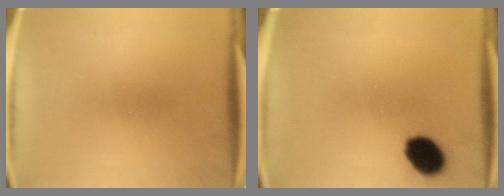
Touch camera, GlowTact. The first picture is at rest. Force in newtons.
{"total": 8.7}